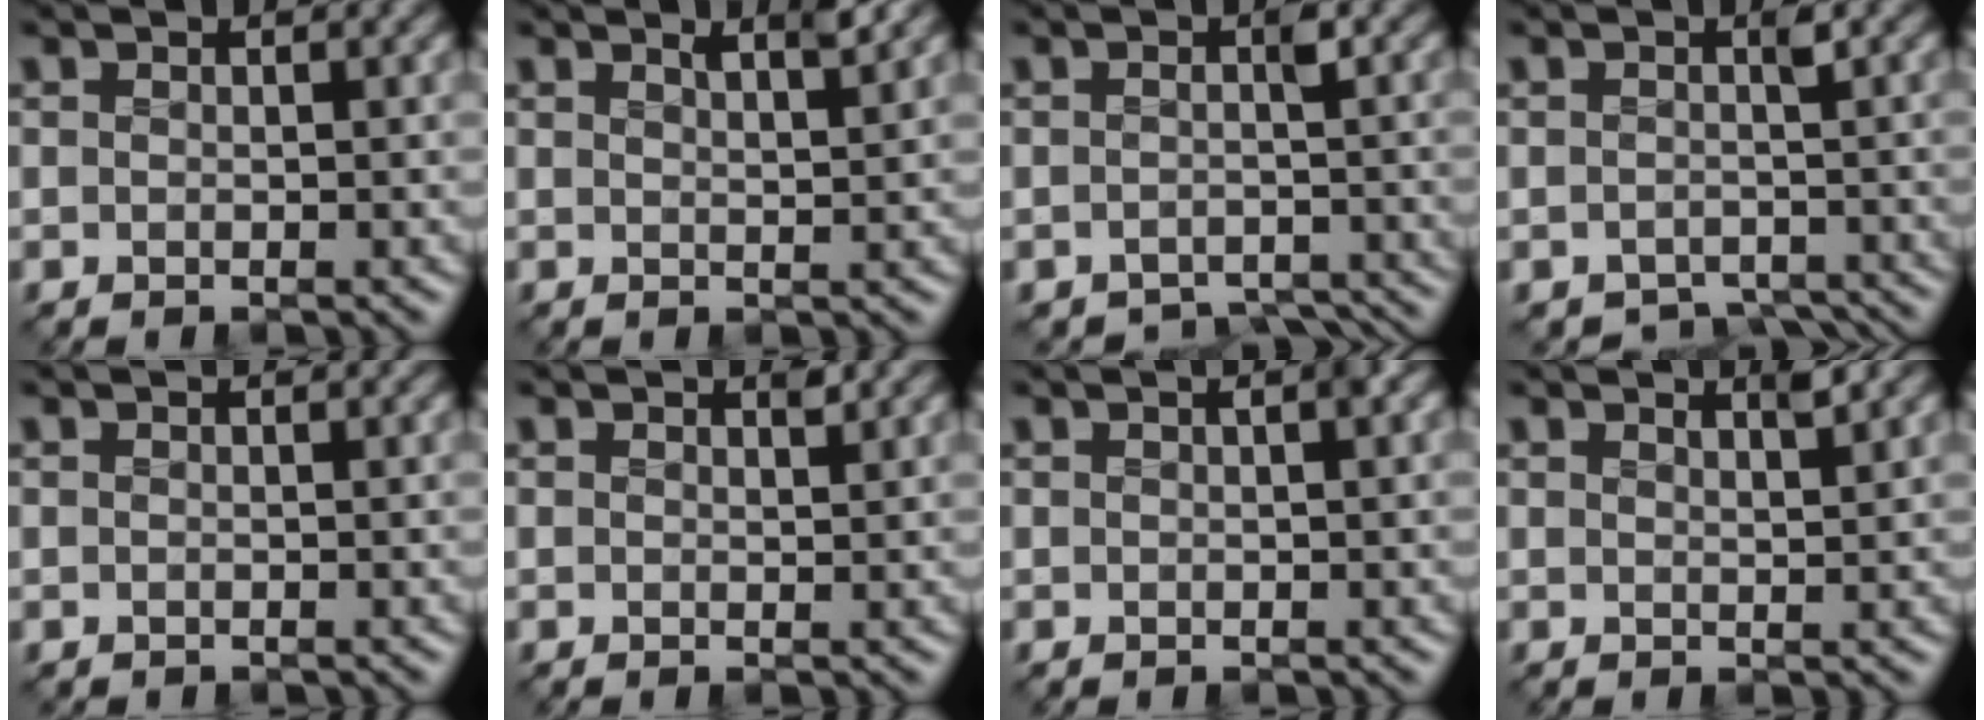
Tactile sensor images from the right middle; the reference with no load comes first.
{"total": 2.0, "force": [1.3, 0.4, 1.5], "torque": [-0.007, 0.003, 0.009]}
{"total": 3.7, "force": [-3.2, 1.2, 1.5], "torque": [-0.007, -0.015, -0.050]}
{"total": 3.1, "force": [-2.7, 1.1, 1.1], "torque": [-0.002, -0.014, -0.044]}
{"total": 0.0}
{"total": 0.6, "force": [0.4, 0.0, 0.4], "torque": [-0.006, -0.002, 0.005]}
{"total": 1.2, "force": [0.2, 0.1, 1.2], "torque": [-0.018, 0.005, 0.001]}
{"total": 1.4, "force": [1.0, 0.3, 1.0], "torque": [-0.003, 0.001, 0.008]}